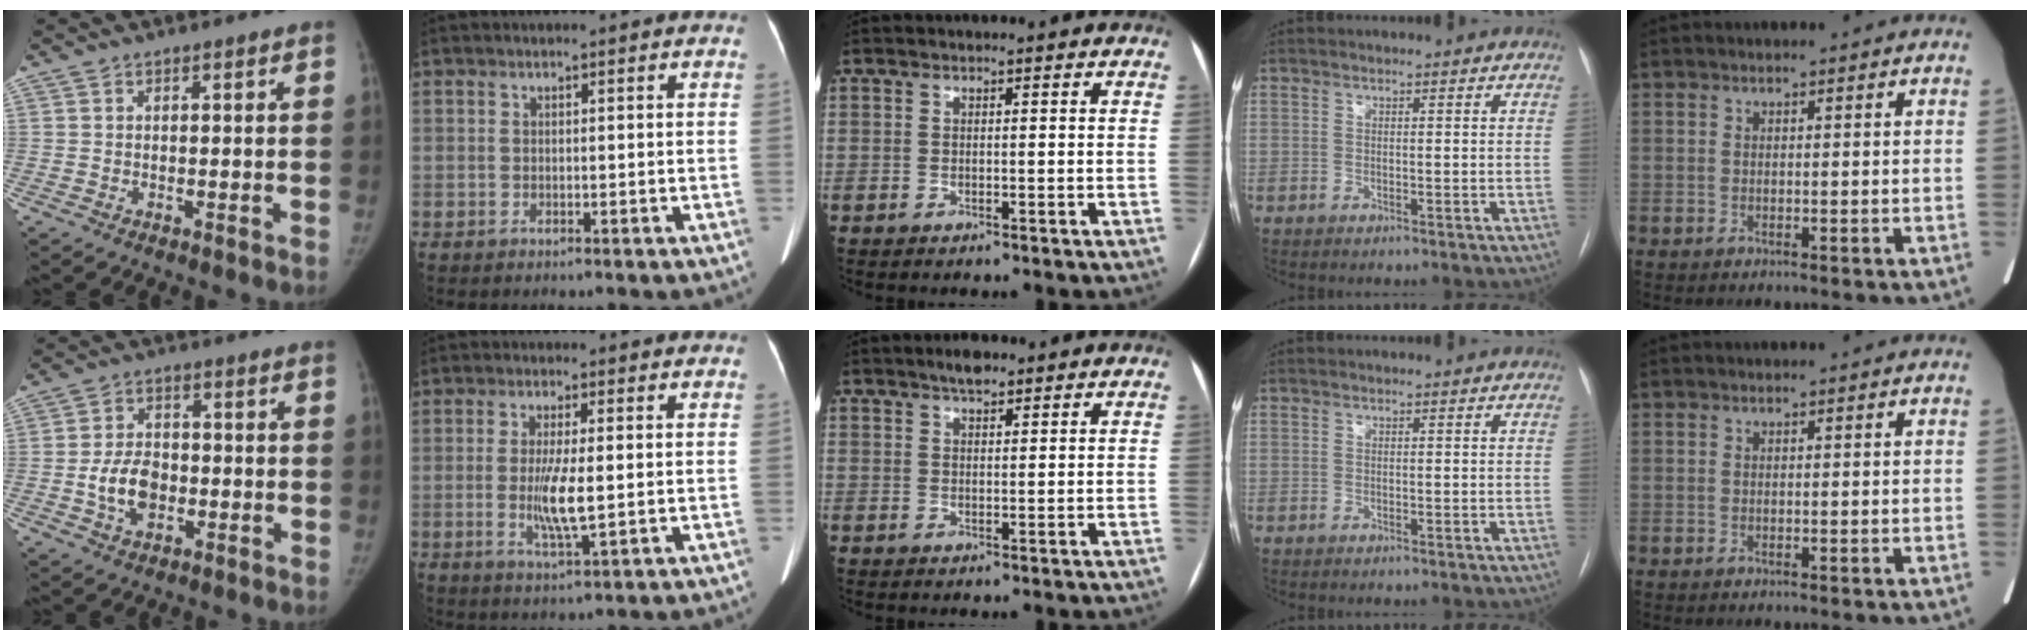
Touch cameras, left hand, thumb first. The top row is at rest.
{"thumb": {"total": 8.0, "force": [-1.8, 5.5, 5.6], "torque": [-0.087, 0.013, -0.033]}, "index": {"total": 5.6, "force": [-1.0, 0.7, 5.4], "torque": [-0.109, -0.030, -0.019]}, "middle": {"total": 2.7, "force": [2.1, 0.9, 1.5], "torque": [-0.028, 0.007, 0.033]}}